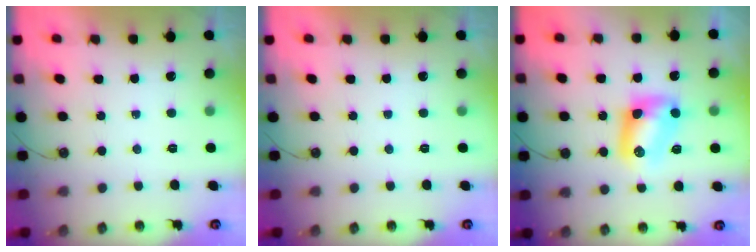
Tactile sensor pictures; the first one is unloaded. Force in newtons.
{"total": 0.0}
{"total": 9.0, "press": 9.0, "slide": 0.4}